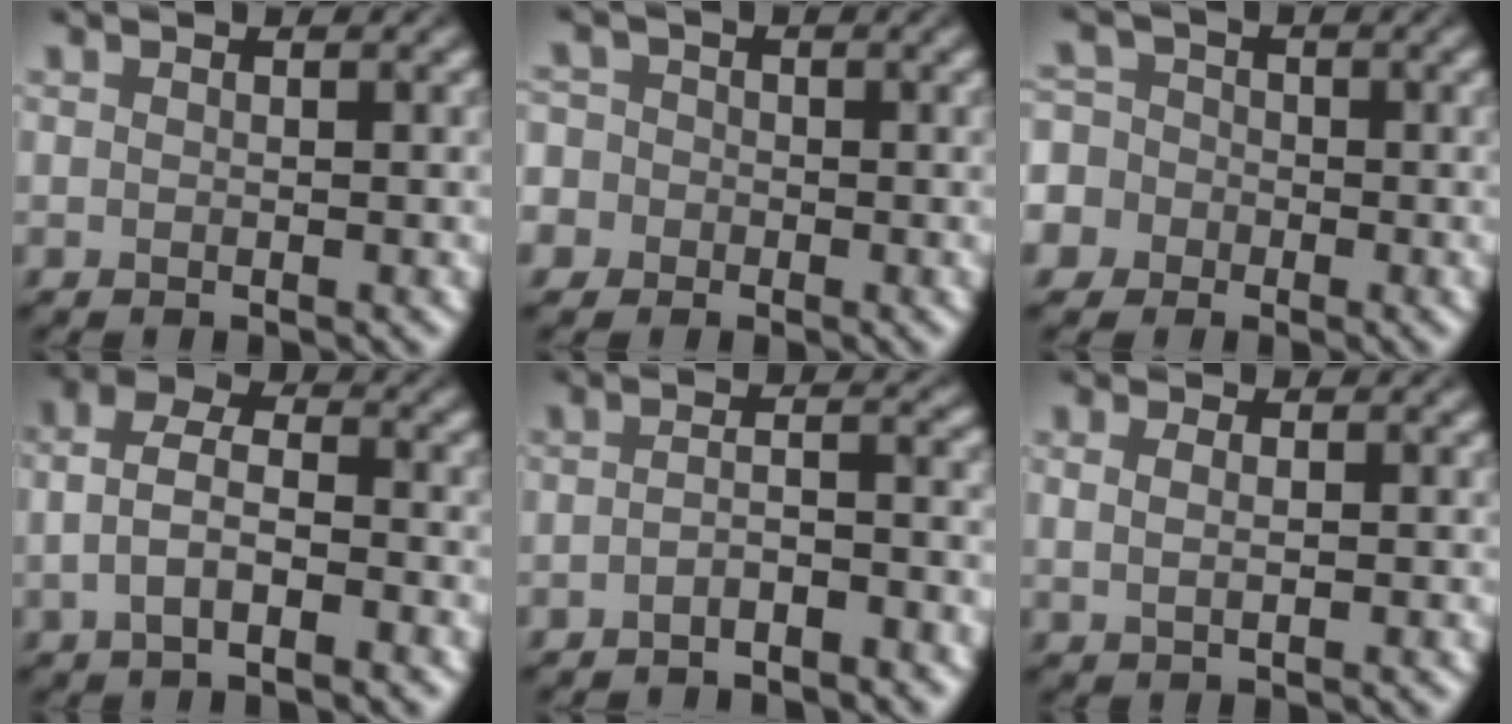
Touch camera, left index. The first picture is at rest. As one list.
[{"total": 5.2, "force": [-1.6, 4.8, 1.3], "torque": [-0.027, 0.016, -0.064]}, {"total": 7.3, "force": [-2.9, 6.3, 2.0], "torque": [-0.053, 0.005, -0.083]}, {"total": 4.1, "force": [-1.4, 2.0, 3.4], "torque": [-0.067, 0.009, -0.033]}, {"total": 3.1, "force": [-1.9, 0.8, 2.2], "torque": [-0.038, 0.006, -0.040]}, {"total": 2.4, "force": [0.9, 1.3, 1.8], "torque": [-0.024, 0.007, -0.002]}]